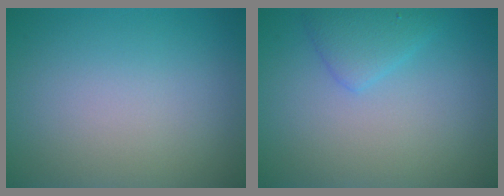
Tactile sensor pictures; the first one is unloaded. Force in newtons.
{"total": 2.2, "press": 2.2, "slide": 0.1}